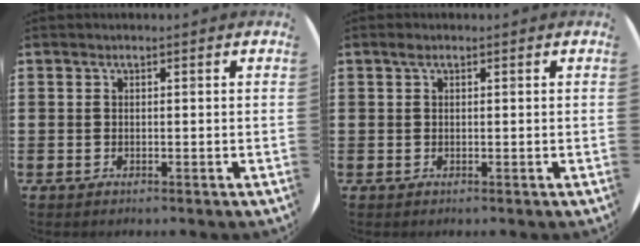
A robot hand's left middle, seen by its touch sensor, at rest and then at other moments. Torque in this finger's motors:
{"motor_torque": [0.12, -0.21, -0.05, 0.00]}